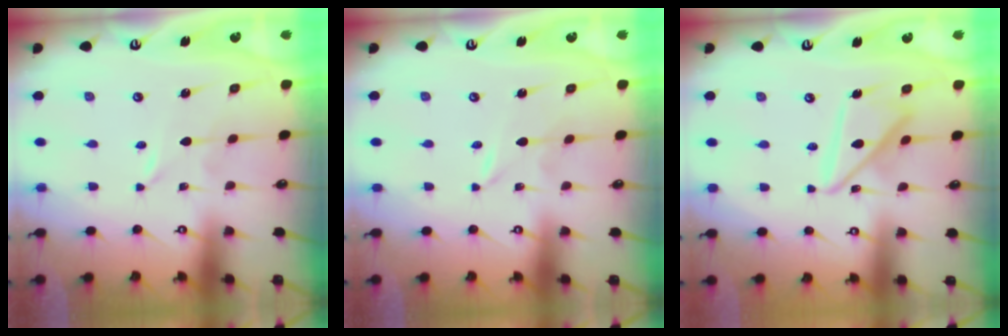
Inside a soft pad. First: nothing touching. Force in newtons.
{"total": 0.0}
{"total": 14.1, "press": 14.0, "slide": 1.4}